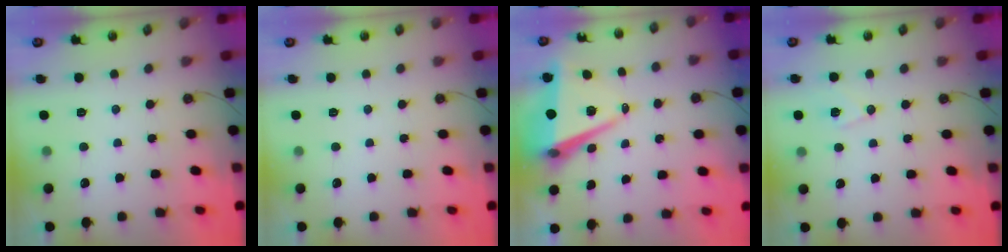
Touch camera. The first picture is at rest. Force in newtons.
{"total": 0.0}
{"total": 8.9, "press": 7.8, "slide": 4.3}
{"total": 6.5, "press": 6.4, "slide": 1.2}